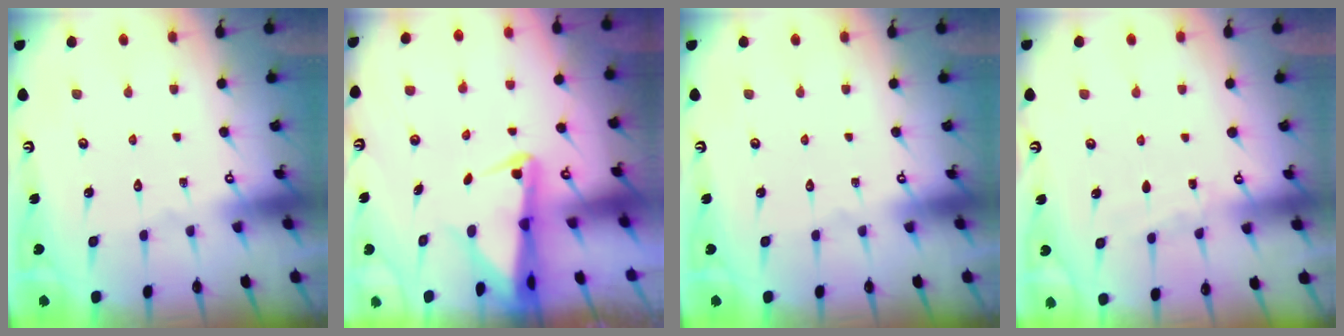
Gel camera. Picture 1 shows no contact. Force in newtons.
{"total": 3.4, "press": 3.4, "slide": 0.5}
{"total": 0.0}
{"total": 3.2, "press": 3.1, "slide": 0.5}